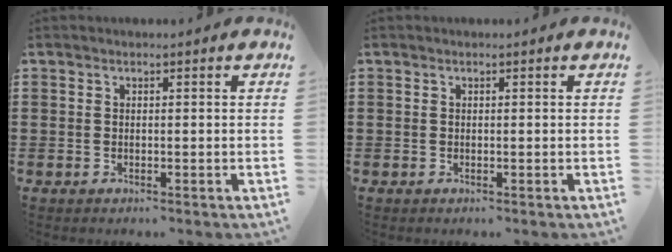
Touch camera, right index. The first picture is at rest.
{"total": 0.0}